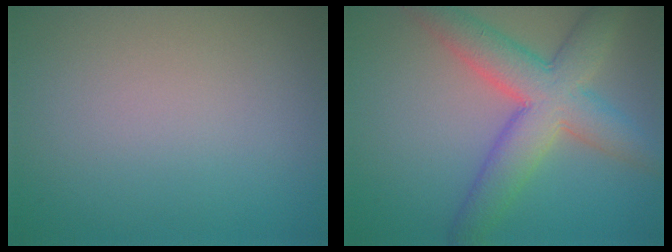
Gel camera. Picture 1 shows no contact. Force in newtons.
{"total": 7.3, "press": 7.3, "slide": 0.4}